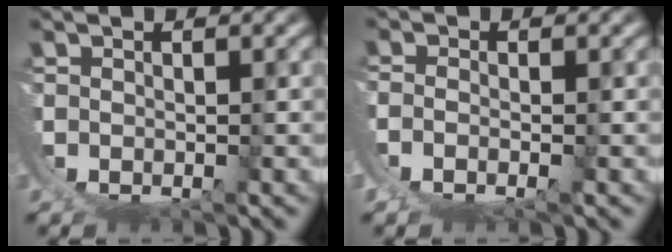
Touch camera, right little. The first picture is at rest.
{"total": 3.0, "force": [0.1, 2.0, 2.3], "torque": [-0.062, -0.013, 0.006]}